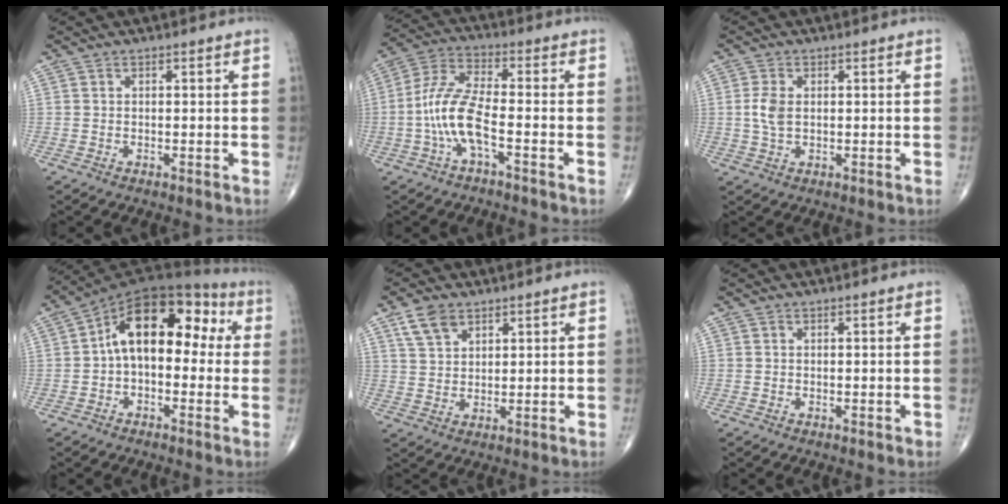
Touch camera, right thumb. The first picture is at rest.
{"total": 9.9, "force": [-3.0, 3.0, 8.9], "torque": [-0.200, 0.037, -0.062]}
{"total": 3.9, "force": [0.3, 2.4, 3.1], "torque": [-0.070, 0.002, 0.006]}
{"total": 15.4, "force": [1.5, 9.2, 12.2], "torque": [-0.158, 0.057, 0.010]}
{"total": 5.7, "force": [3.4, 3.4, 3.0], "torque": [-0.045, -0.013, 0.069]}
{"total": 0.0}